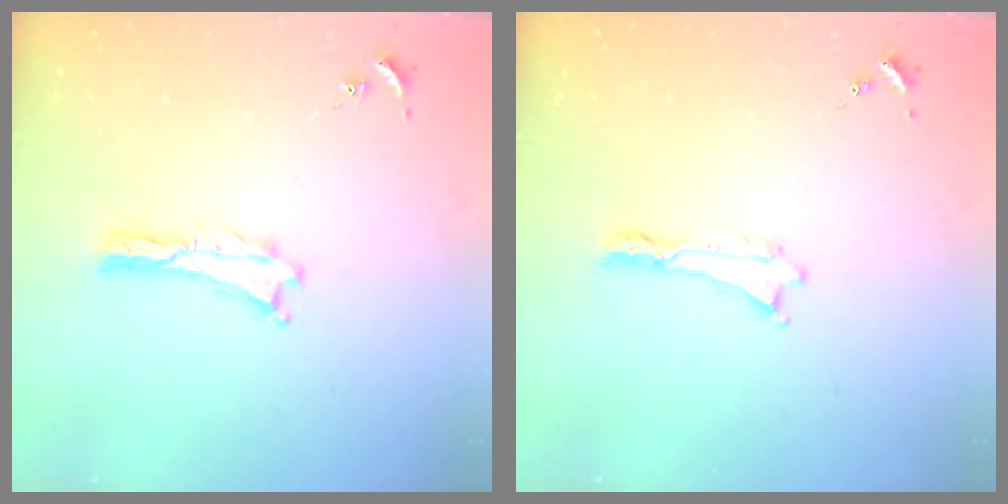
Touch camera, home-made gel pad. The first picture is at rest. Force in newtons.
{"total": 0.0}